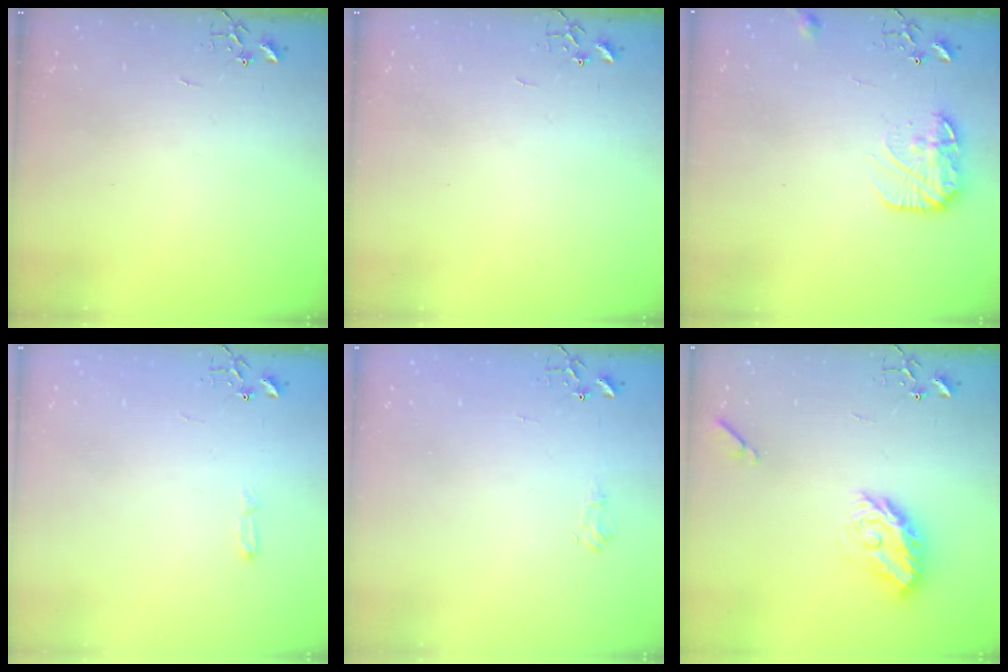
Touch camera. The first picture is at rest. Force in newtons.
{"total": 0.0}
{"total": 11.5, "press": 11.4, "slide": 0.6}
{"total": 4.0, "press": 3.9, "slide": 0.5}
{"total": 5.8, "press": 5.7, "slide": 0.8}
{"total": 12.2, "press": 12.2, "slide": 0.7}